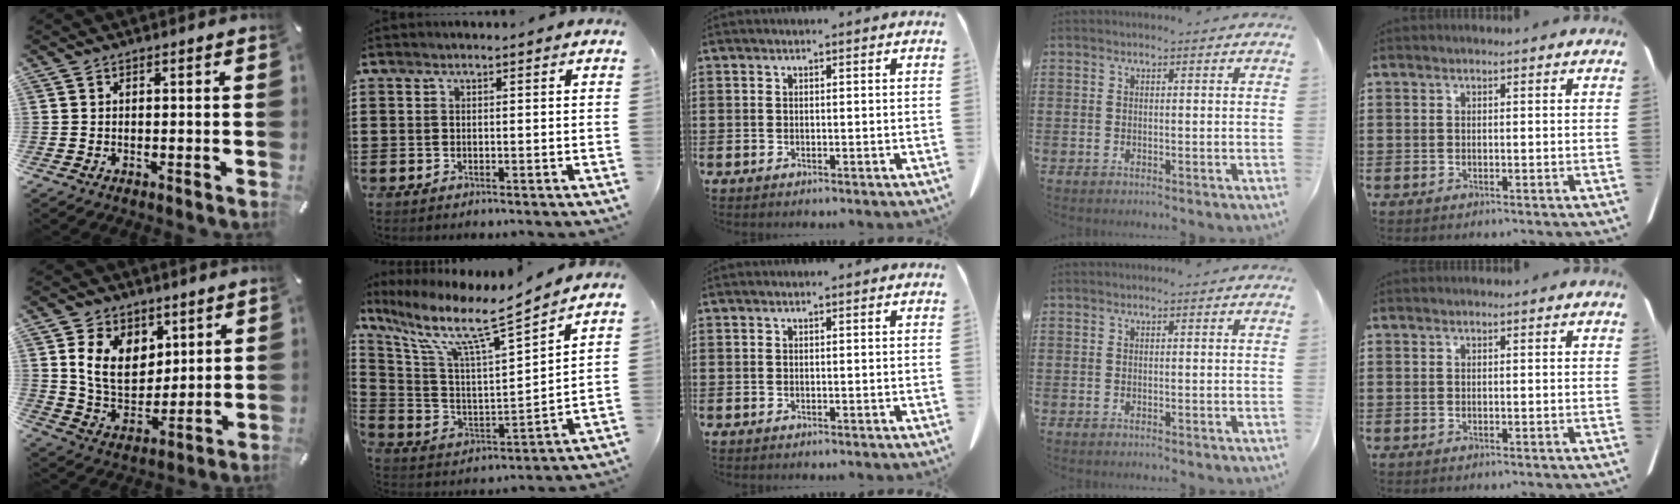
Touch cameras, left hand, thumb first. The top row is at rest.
{"thumb": {"total": 12.3, "force": [4.8, 9.7, 6.0], "torque": [-0.125, -0.017, 0.093]}, "index": {"total": 10.5, "force": [7.7, 1.1, 7.1], "torque": [-0.160, -0.053, 0.118]}}